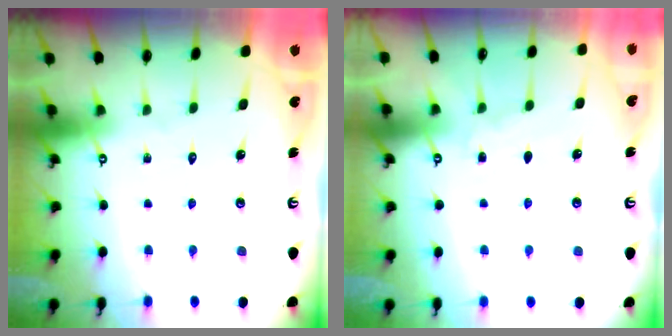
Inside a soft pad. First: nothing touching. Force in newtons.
{"total": 3.1, "press": 3.1, "slide": 0.4}